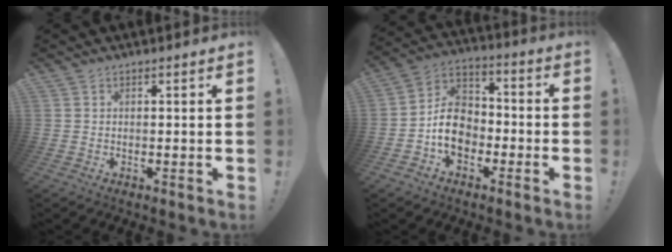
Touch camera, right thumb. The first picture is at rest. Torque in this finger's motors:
{"motor_torque": [1.82, 2.15, 0.90, -1.10, 0.08]}